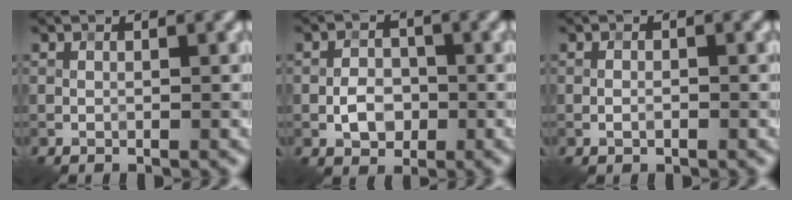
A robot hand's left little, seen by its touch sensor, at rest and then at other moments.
{"total": 2.8, "force": [-0.8, 2.1, 1.7], "torque": [-0.024, 0.001, -0.017]}
{"total": 1.0, "force": [-0.3, 0.6, 0.7], "torque": [-0.002, 0.002, -0.007]}